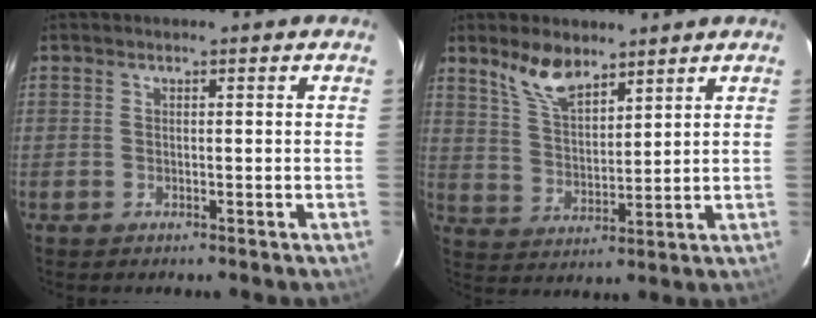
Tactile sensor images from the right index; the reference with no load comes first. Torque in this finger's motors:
{"motor_torque": [0.23, 0.19, 0.22, 0.08]}